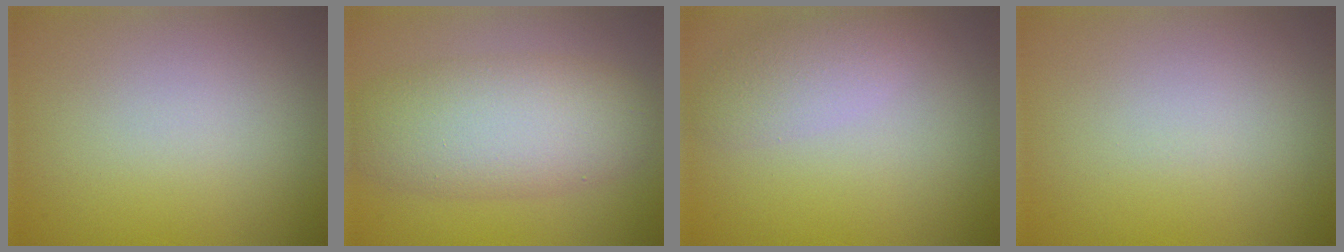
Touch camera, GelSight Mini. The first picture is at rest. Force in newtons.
{"total": 7.0, "press": 7.0, "slide": 0.3}
{"total": 2.7, "press": 2.7, "slide": 0.2}
{"total": 0.0}